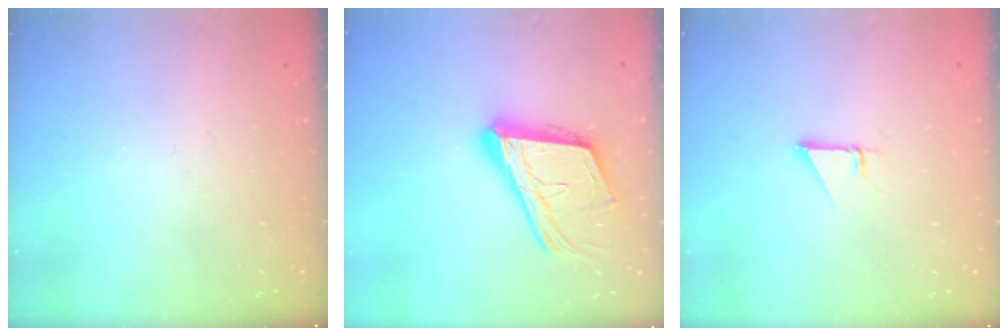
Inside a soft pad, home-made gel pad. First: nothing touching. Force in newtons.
{"total": 19.3, "press": 18.8, "slide": 4.6}
{"total": 0.9, "press": 0.9, "slide": 0.1}